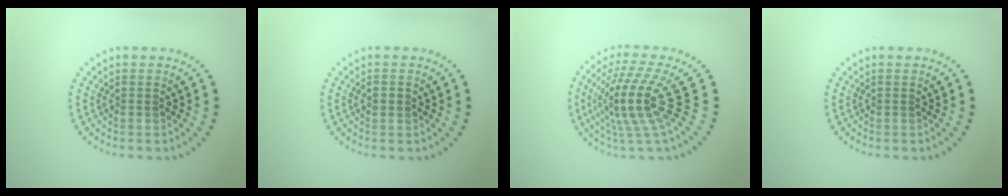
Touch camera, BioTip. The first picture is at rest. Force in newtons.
{"total": 1.3, "press": 1.3, "slide": 0.0}
{"total": 5.3, "press": 3.9, "slide": 3.5}
{"total": 0.0}